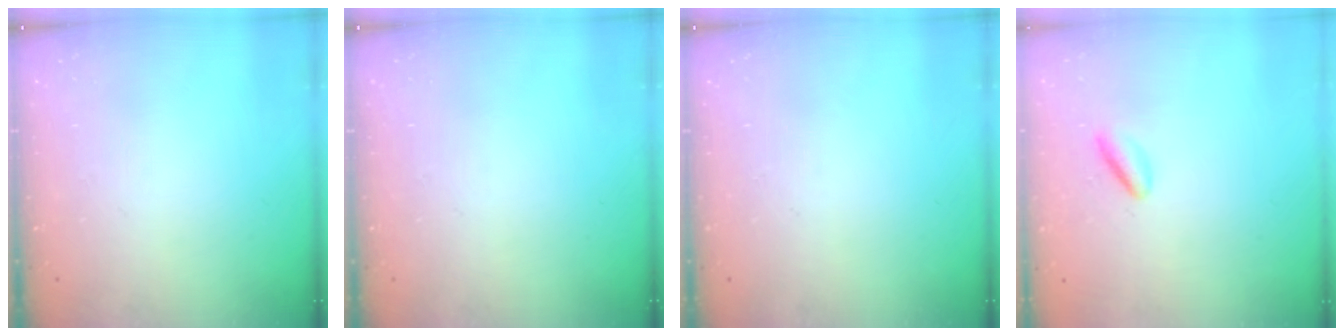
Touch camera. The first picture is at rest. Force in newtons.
{"total": 0.0}
{"total": 0.0}
{"total": 3.0, "press": 2.8, "slide": 1.1}